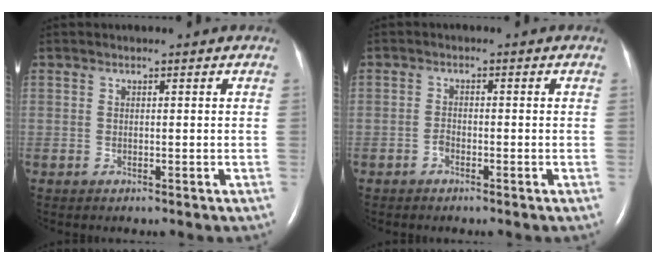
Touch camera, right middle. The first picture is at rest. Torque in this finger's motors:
{"motor_torque": [0.29, -0.27, 0.08, 0.00]}